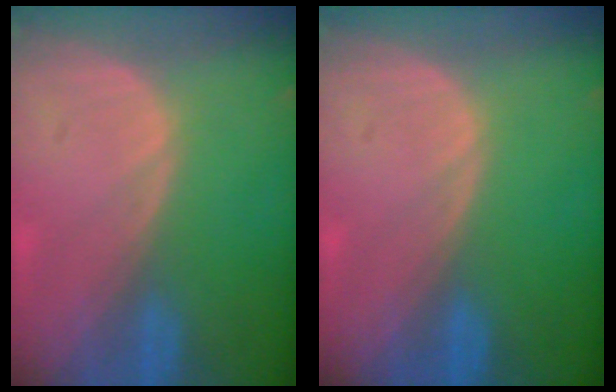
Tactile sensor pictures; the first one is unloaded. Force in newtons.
{"total": 0.0}